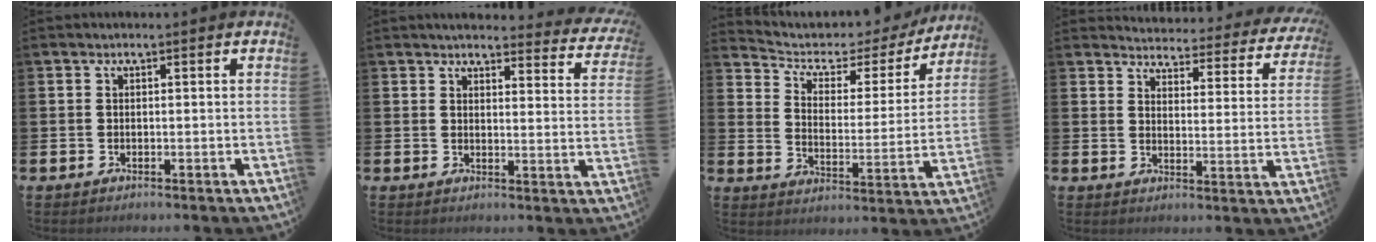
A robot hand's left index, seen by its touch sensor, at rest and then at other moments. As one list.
[{"total": 3.5, "force": [3.5, 0.5, 0.4], "torque": [-0.008, -0.032, 0.056]}, {"total": 4.6, "force": [3.7, 2.4, 1.3], "torque": [-0.053, -0.031, 0.054]}, {"total": 3.5, "force": [3.4, 0.7, 0.4], "torque": [-0.020, -0.037, 0.050]}]